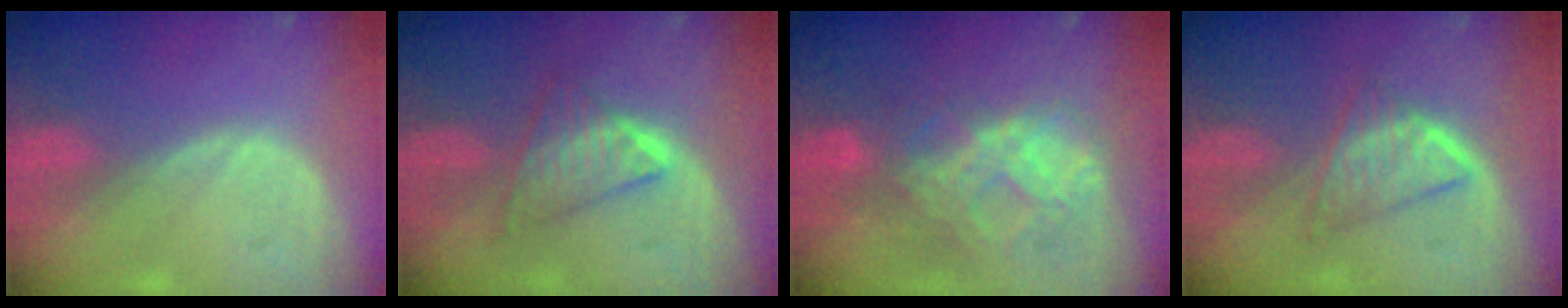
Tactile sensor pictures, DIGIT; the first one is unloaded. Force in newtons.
{"total": 5.9, "press": 5.8, "slide": 0.8}
{"total": 8.7, "press": 7.5, "slide": 4.3}
{"total": 5.3, "press": 5.1, "slide": 1.6}